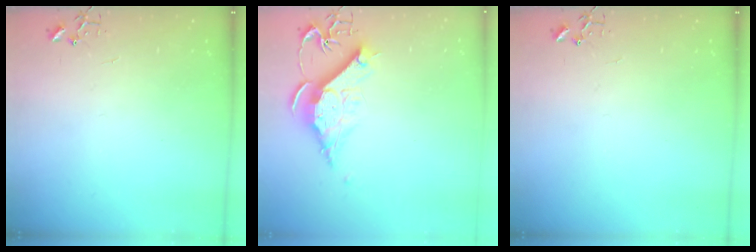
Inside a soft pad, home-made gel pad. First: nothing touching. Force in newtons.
{"total": 12.6, "press": 12.5, "slide": 1.3}
{"total": 0.0}